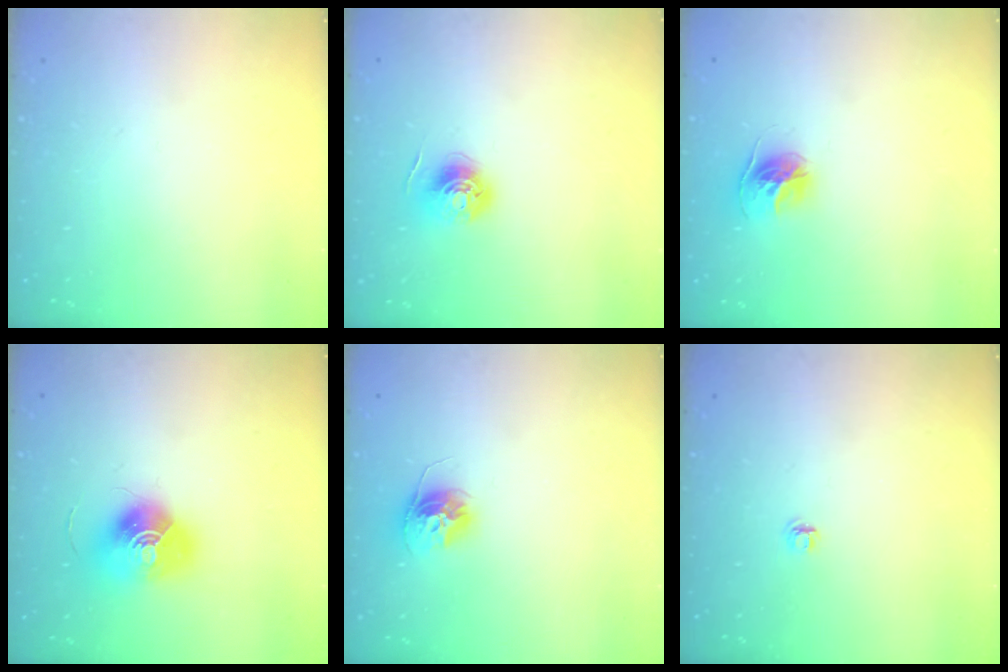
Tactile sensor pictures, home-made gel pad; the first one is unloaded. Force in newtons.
{"total": 6.1, "press": 6.1, "slide": 0.5}
{"total": 11.1, "press": 11.1, "slide": 0.9}
{"total": 13.5, "press": 13.5, "slide": 0.6}
{"total": 11.4, "press": 11.4, "slide": 1.0}
{"total": 4.1, "press": 4.1, "slide": 0.5}